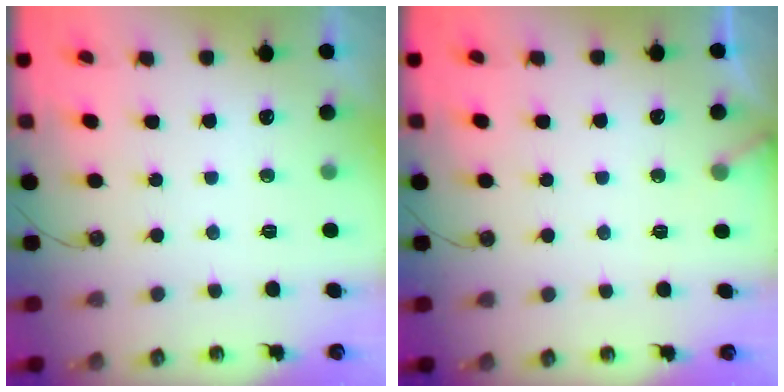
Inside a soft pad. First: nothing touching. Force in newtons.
{"total": 2.4, "press": 2.4, "slide": 0.1}